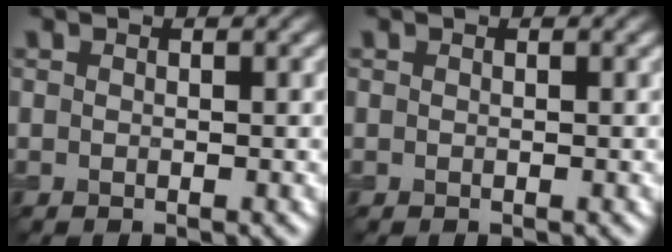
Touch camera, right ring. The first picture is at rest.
{"total": 0.0}